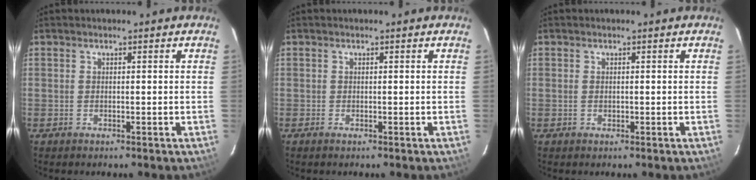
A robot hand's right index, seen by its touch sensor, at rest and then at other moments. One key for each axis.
{"total": 0.0}
{"total": 0.5, "fx": 0.0, "fy": 0.4, "fz": 0.4, "tx": -0.008, "ty": -0.001, "tz": 0.001}